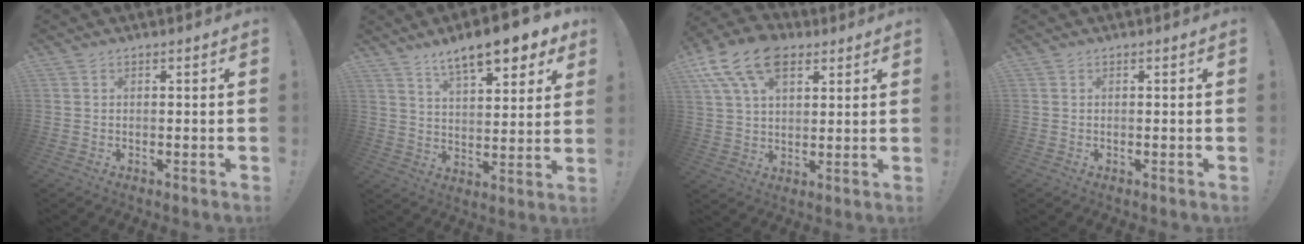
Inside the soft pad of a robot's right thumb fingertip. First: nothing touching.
{"total": 13.1, "force": [9.0, 3.9, 8.6], "torque": [-0.133, -0.054, 0.149]}
{"total": 15.7, "force": [7.9, 9.7, 9.5], "torque": [-0.170, -0.027, 0.147]}
{"total": 0.0}